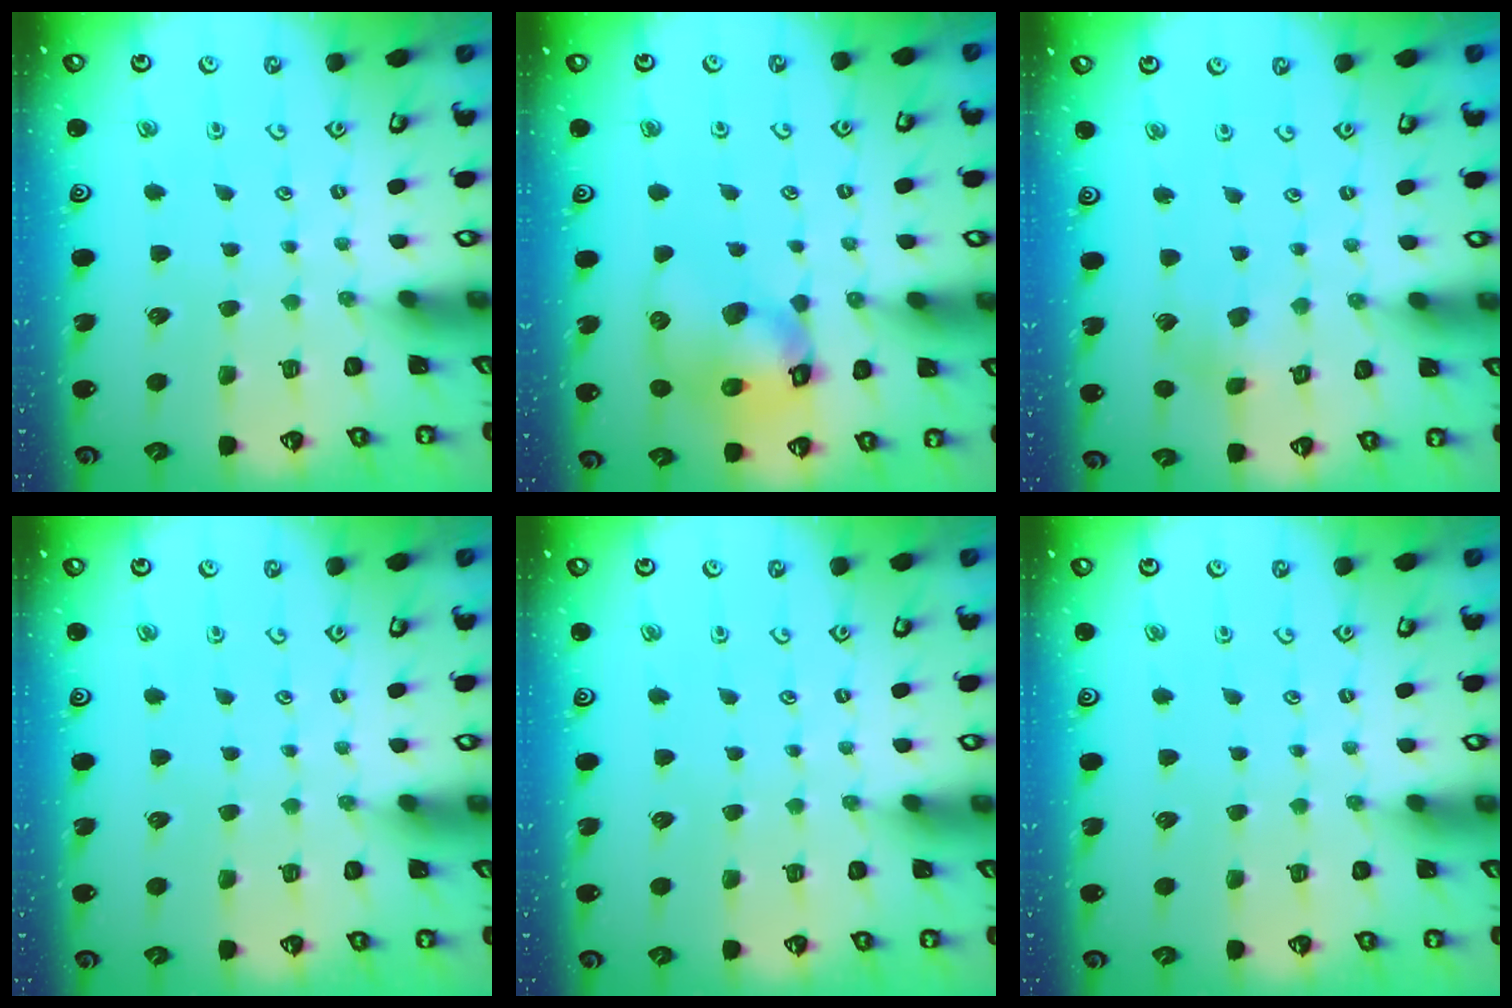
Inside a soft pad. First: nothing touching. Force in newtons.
{"total": 14.0, "press": 13.8, "slide": 2.1}
{"total": 4.2, "press": 4.1, "slide": 0.5}
{"total": 0.0}
{"total": 0.0}
{"total": 0.0}